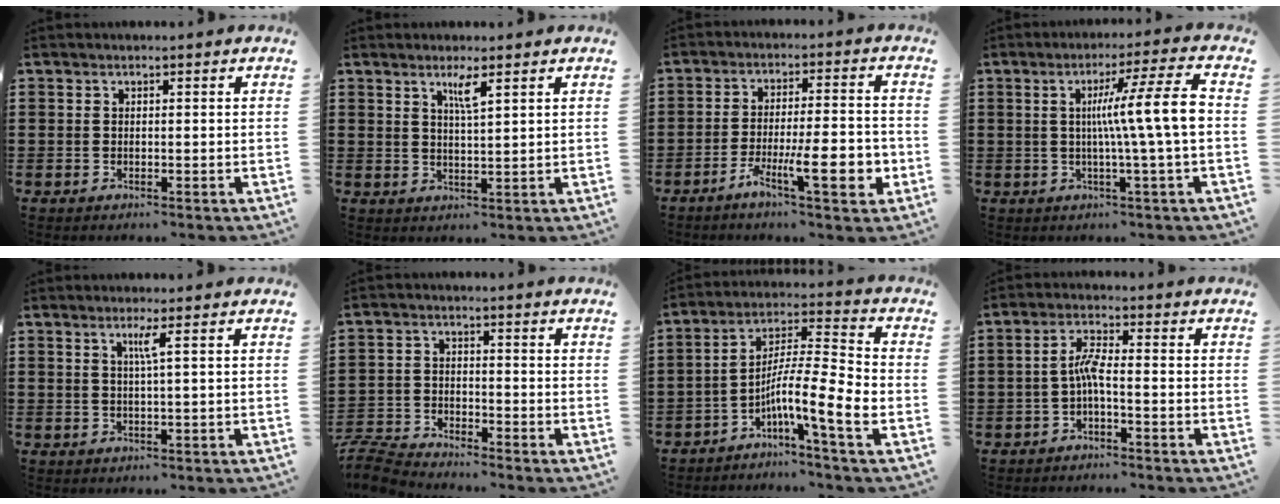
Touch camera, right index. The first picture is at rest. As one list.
[{"total": 3.1, "force": [2.1, 0.7, 2.1], "torque": [-0.031, -0.005, 0.034]}, {"total": 10.6, "force": [-4.1, 2.6, 9.5], "torque": [-0.148, 0.001, -0.069]}, {"total": 10.3, "force": [0.4, -0.2, 10.2], "torque": [-0.177, -0.004, -0.002]}, {"total": 2.4, "force": [0.7, -0.5, 2.2], "torque": [-0.044, -0.007, 0.009]}, {"total": 4.8, "force": [-4.7, 0.4, 0.5], "torque": [-0.037, -0.006, -0.104]}, {"total": 9.4, "force": [-4.2, 0.4, 8.4], "torque": [-0.161, -0.022, -0.085]}, {"total": 3.7, "force": [-1.2, 0.5, 3.4], "torque": [-0.073, 0.002, -0.026]}]